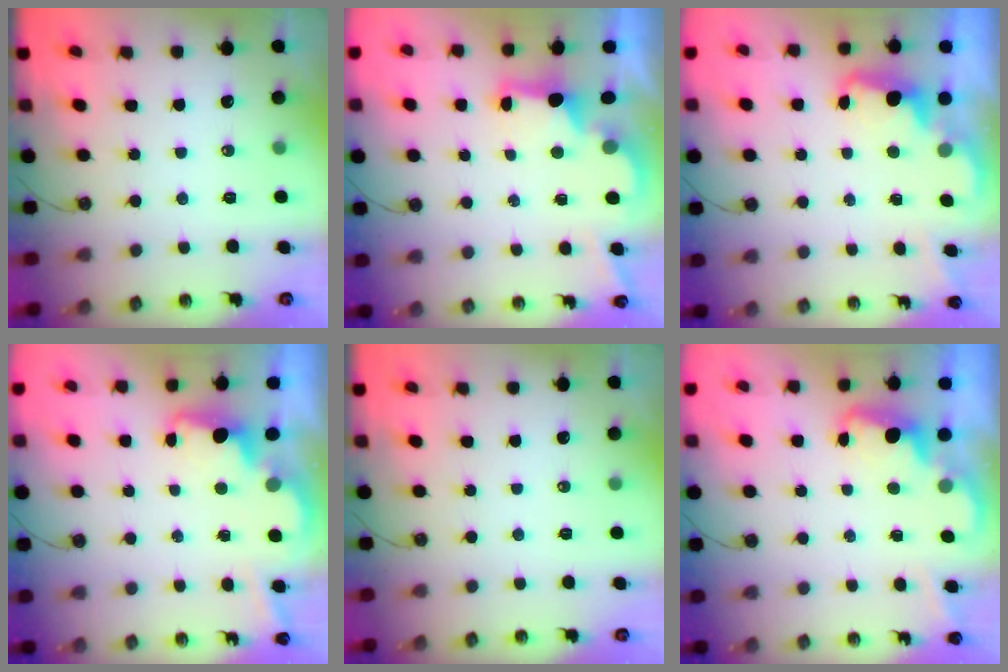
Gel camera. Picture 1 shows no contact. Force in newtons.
{"total": 2.5, "press": 2.4, "slide": 0.7}
{"total": 2.3, "press": 2.2, "slide": 0.7}
{"total": 3.5, "press": 3.4, "slide": 0.8}
{"total": 0.0}
{"total": 2.2, "press": 2.1, "slide": 0.5}